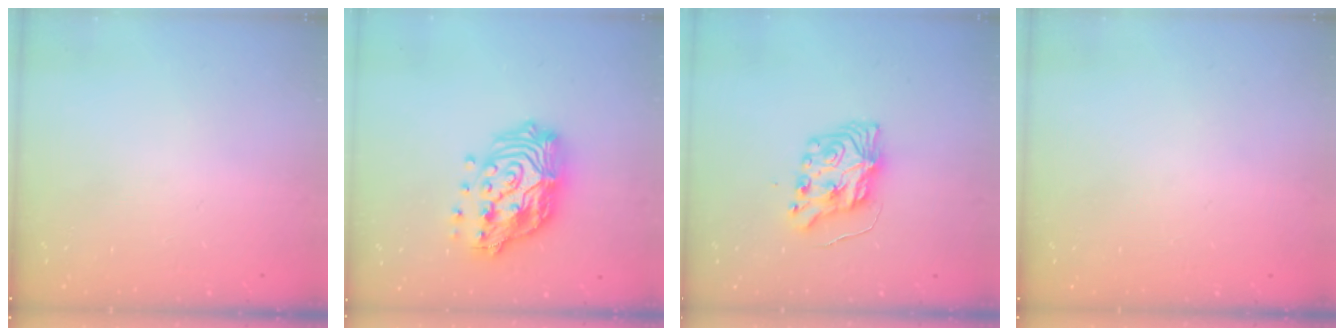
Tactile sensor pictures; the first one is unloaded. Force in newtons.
{"total": 20.2, "press": 20.1, "slide": 2.1}
{"total": 8.2, "press": 8.2, "slide": 0.6}
{"total": 0.0}